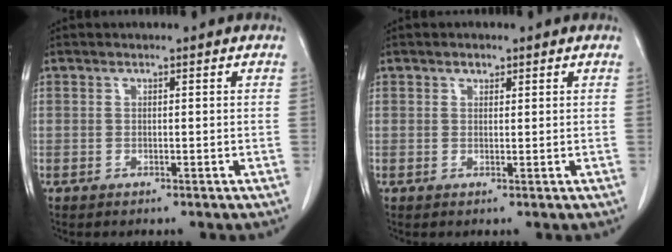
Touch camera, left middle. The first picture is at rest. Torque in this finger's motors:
{"motor_torque": [0.55, -0.36, -0.03, 0.00]}